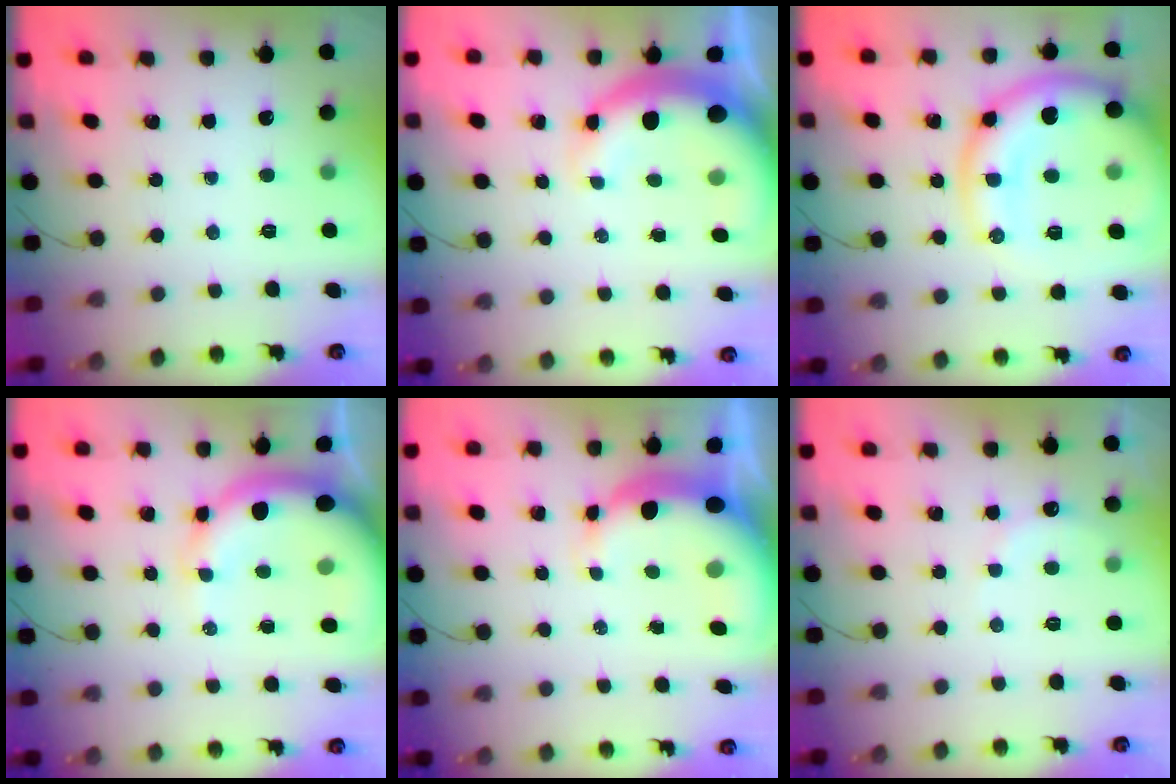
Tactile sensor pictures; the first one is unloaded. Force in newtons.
{"total": 7.7, "press": 7.4, "slide": 1.9}
{"total": 17.5, "press": 17.3, "slide": 2.9}
{"total": 11.6, "press": 11.4, "slide": 2.2}
{"total": 8.1, "press": 7.8, "slide": 2.0}
{"total": 5.3, "press": 5.2, "slide": 1.2}